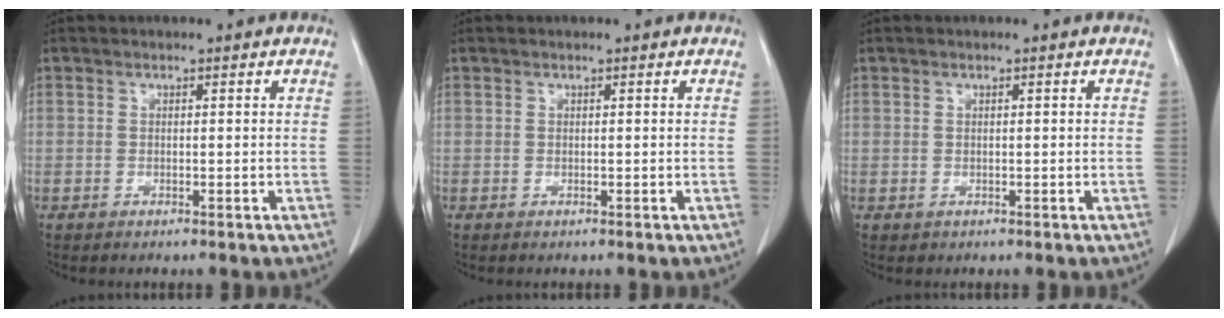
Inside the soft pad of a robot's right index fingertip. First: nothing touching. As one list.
[{"total": 0.0}, {"total": 0.6, "force": [-0.1, 0.6, 0.0], "torque": [0.003, 0.005, -0.002]}]